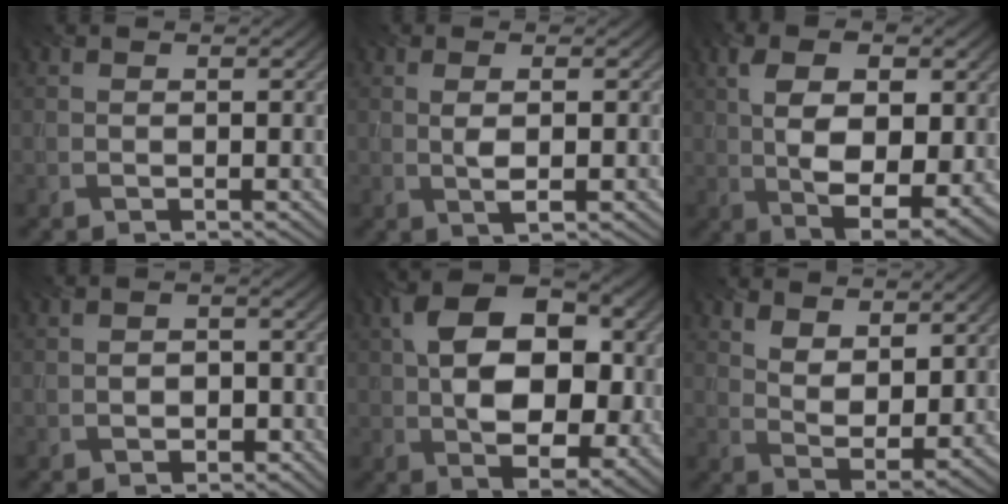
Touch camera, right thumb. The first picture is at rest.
{"total": 2.2, "force": [0.2, 0.5, 2.1], "torque": [-0.048, 0.001, 0.005]}
{"total": 11.0, "force": [1.2, 5.8, 9.3], "torque": [-0.172, -0.007, 0.022]}
{"total": 1.7, "force": [-0.8, 1.4, 0.5], "torque": [-0.006, 0.001, -0.012]}
{"total": 12.3, "force": [1.4, 7.7, 9.6], "torque": [-0.165, 0.006, 0.020]}
{"total": 6.3, "force": [4.1, 3.0, 3.8], "torque": [-0.086, -0.012, 0.081]}